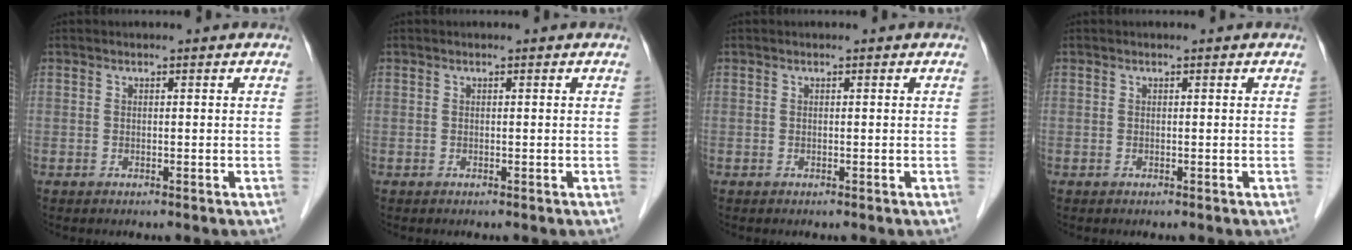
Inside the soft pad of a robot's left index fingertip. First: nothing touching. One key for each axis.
{"total": 0.0}
{"total": 0.0}
{"total": 0.0}